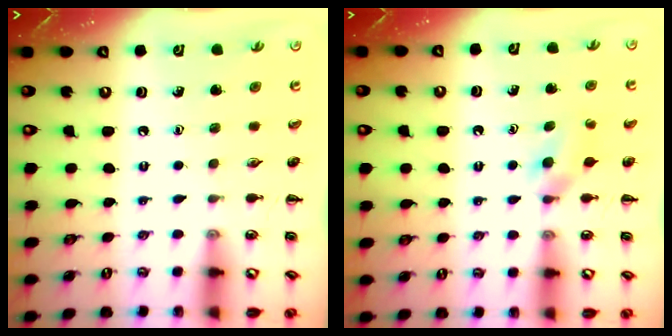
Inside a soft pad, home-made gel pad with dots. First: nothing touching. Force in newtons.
{"total": 3.6, "press": 3.5, "slide": 0.9}